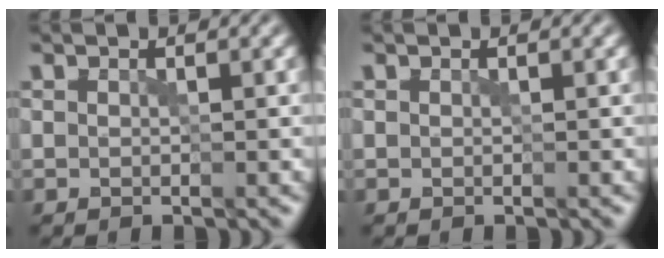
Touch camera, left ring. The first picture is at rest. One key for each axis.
{"total": 0.0}